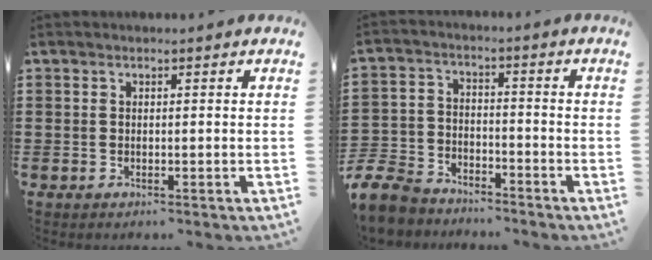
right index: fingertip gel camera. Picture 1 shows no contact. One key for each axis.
{"total": 7.6, "fx": -7.2, "fy": 2.2, "fz": 1.3, "tx": -0.051, "ty": 0.013, "tz": -0.147}